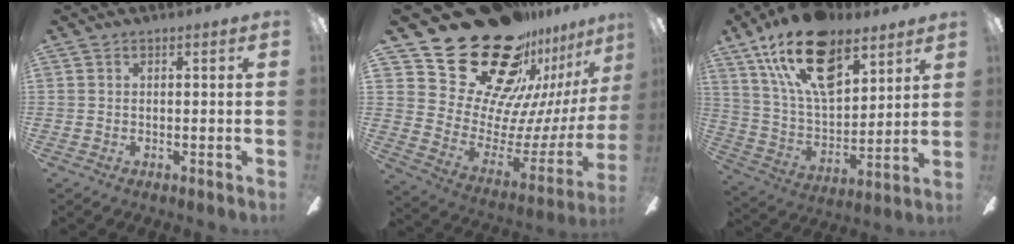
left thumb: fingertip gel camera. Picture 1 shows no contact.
{"total": 30.8, "force": [21.9, 15.8, 14.8], "torque": [-0.213, -0.177, 0.435]}
{"total": 22.1, "force": [12.8, 11.6, 13.8], "torque": [-0.254, -0.061, 0.225]}